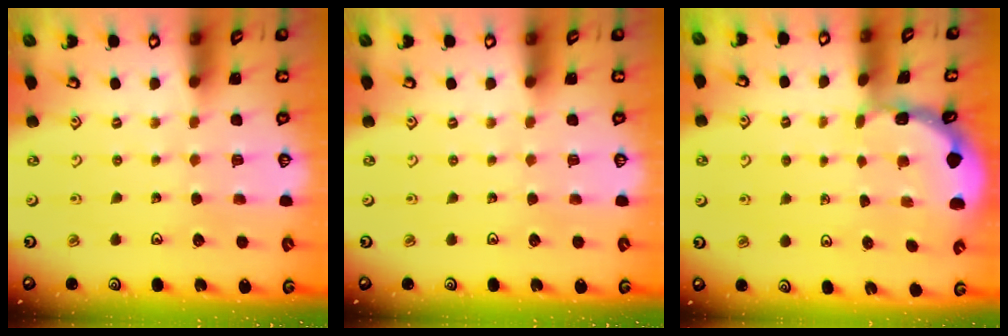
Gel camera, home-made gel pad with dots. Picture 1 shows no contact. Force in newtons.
{"total": 0.0}
{"total": 1.2, "press": 1.2, "slide": 0.2}